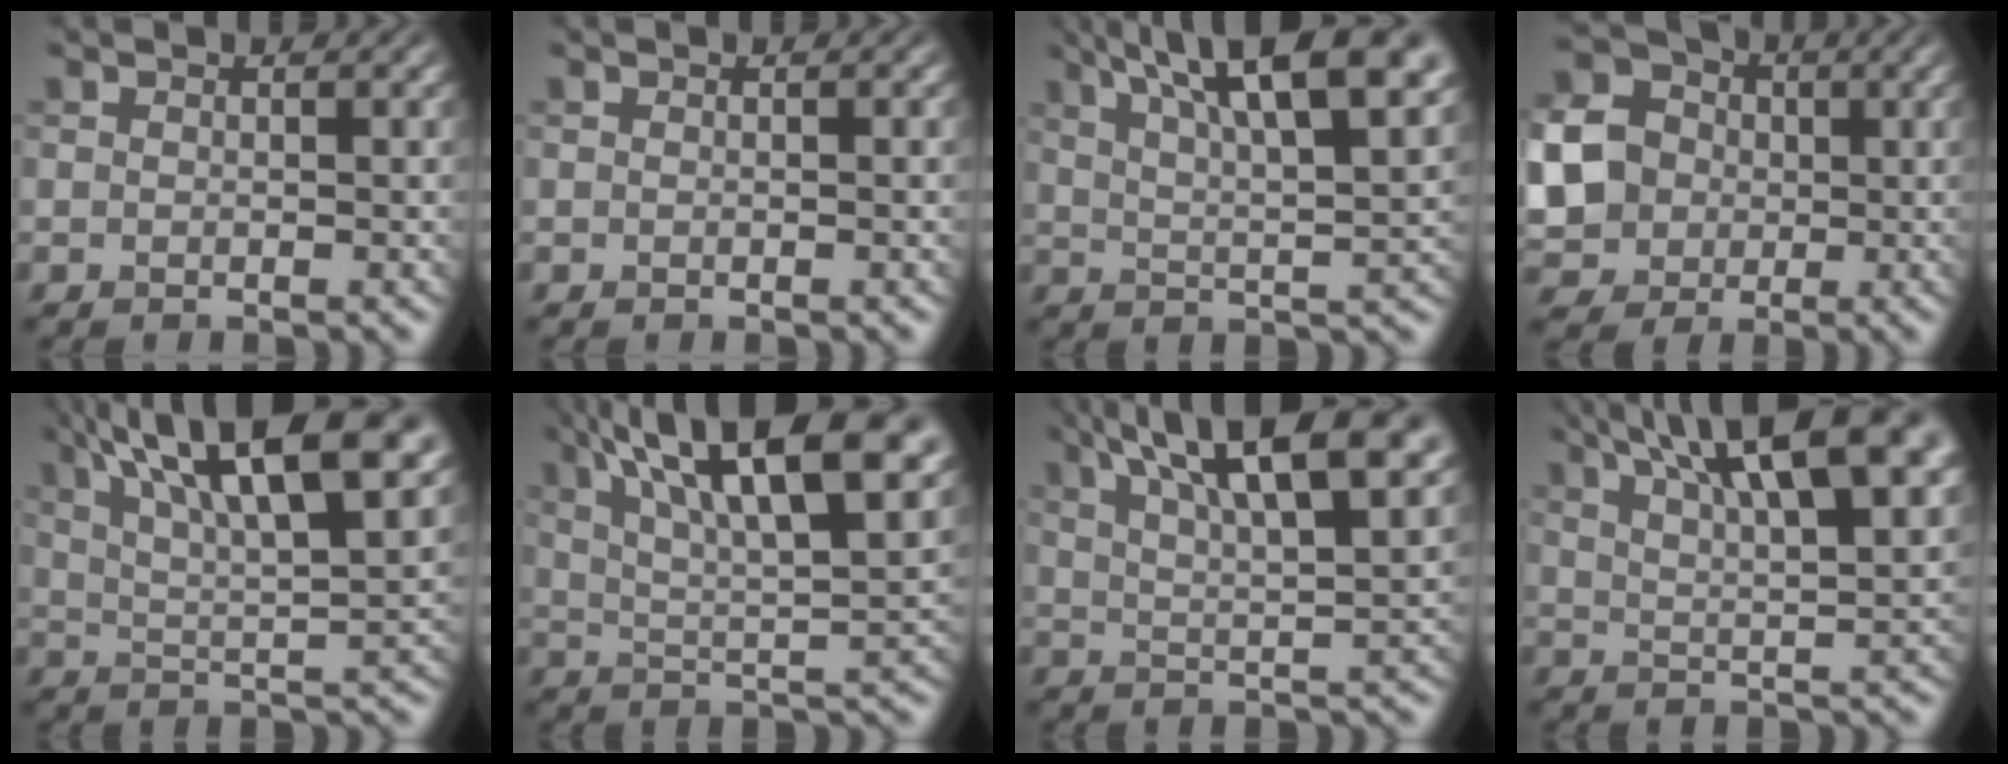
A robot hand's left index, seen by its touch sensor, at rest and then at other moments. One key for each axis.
{"total": 0.0}
{"total": 12.4, "fx": 7.2, "fy": 3.5, "fz": 9.5, "tx": -0.124, "ty": 0.023, "tz": 0.096}
{"total": 9.2, "fx": -0.7, "fy": 8.3, "fz": 3.9, "tx": -0.113, "ty": -0.007, "tz": -0.034}
{"total": 14.3, "fx": 7.9, "fy": 4.1, "fz": 11.2, "tx": -0.162, "ty": 0.024, "tz": 0.113}
{"total": 16.0, "fx": 8.4, "fy": 5.2, "fz": 12.6, "tx": -0.185, "ty": 0.031, "tz": 0.117}
{"total": 12.3, "fx": 7.1, "fy": 3.5, "fz": 9.4, "tx": -0.128, "ty": 0.025, "tz": 0.097}
{"total": 13.3, "fx": 7.6, "fy": 4.0, "fz": 10.1, "tx": -0.130, "ty": 0.030, "tz": 0.096}